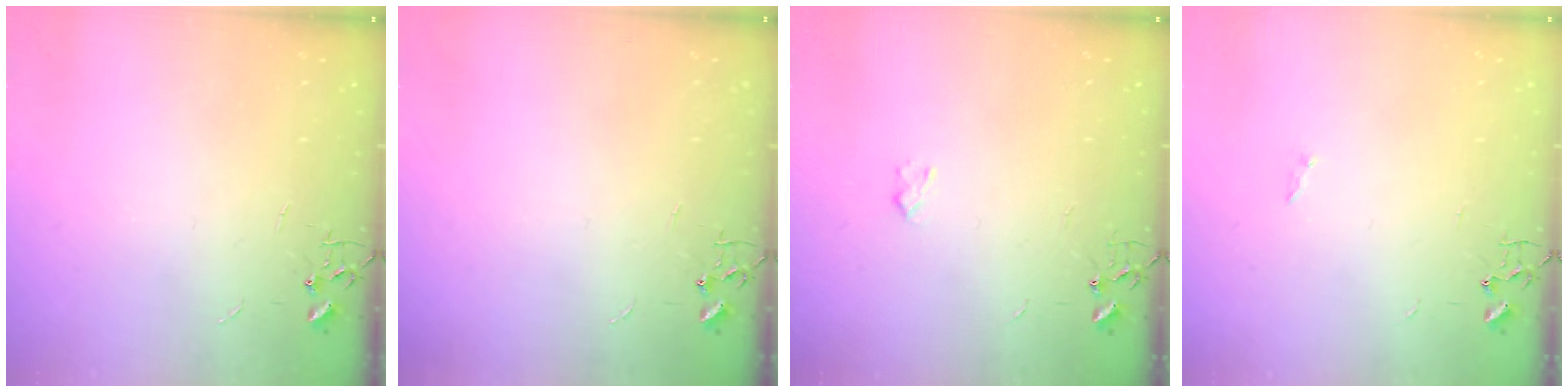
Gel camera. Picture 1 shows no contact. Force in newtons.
{"total": 0.0}
{"total": 2.4, "press": 2.4, "slide": 0.4}
{"total": 0.9, "press": 0.9, "slide": 0.2}